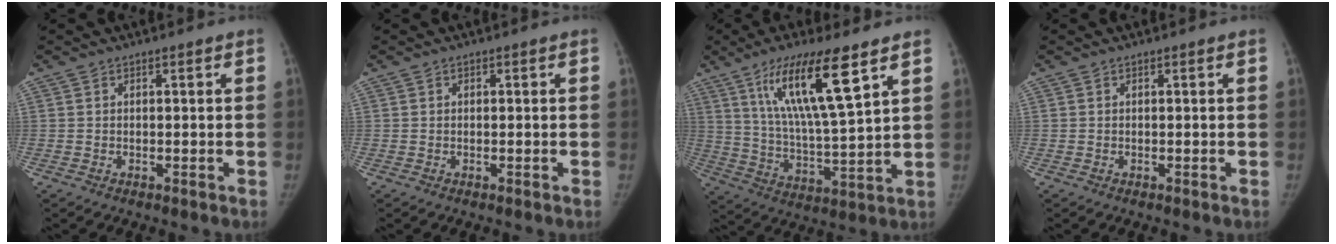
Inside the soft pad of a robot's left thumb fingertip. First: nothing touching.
{"total": 0.0}
{"total": 16.7, "force": [8.8, 2.6, 14.0], "torque": [-0.252, -0.044, 0.165]}
{"total": 0.0}